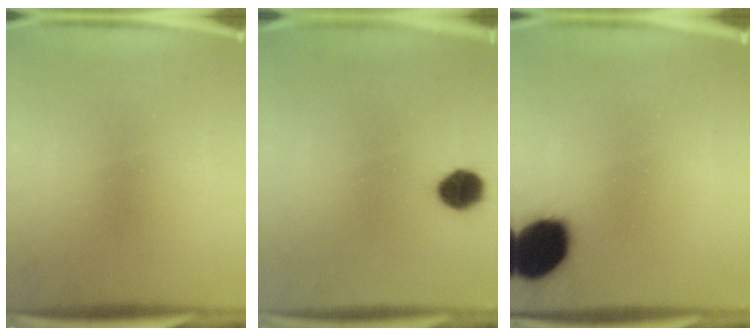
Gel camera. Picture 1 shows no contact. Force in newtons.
{"total": 5.6}
{"total": 16.3}